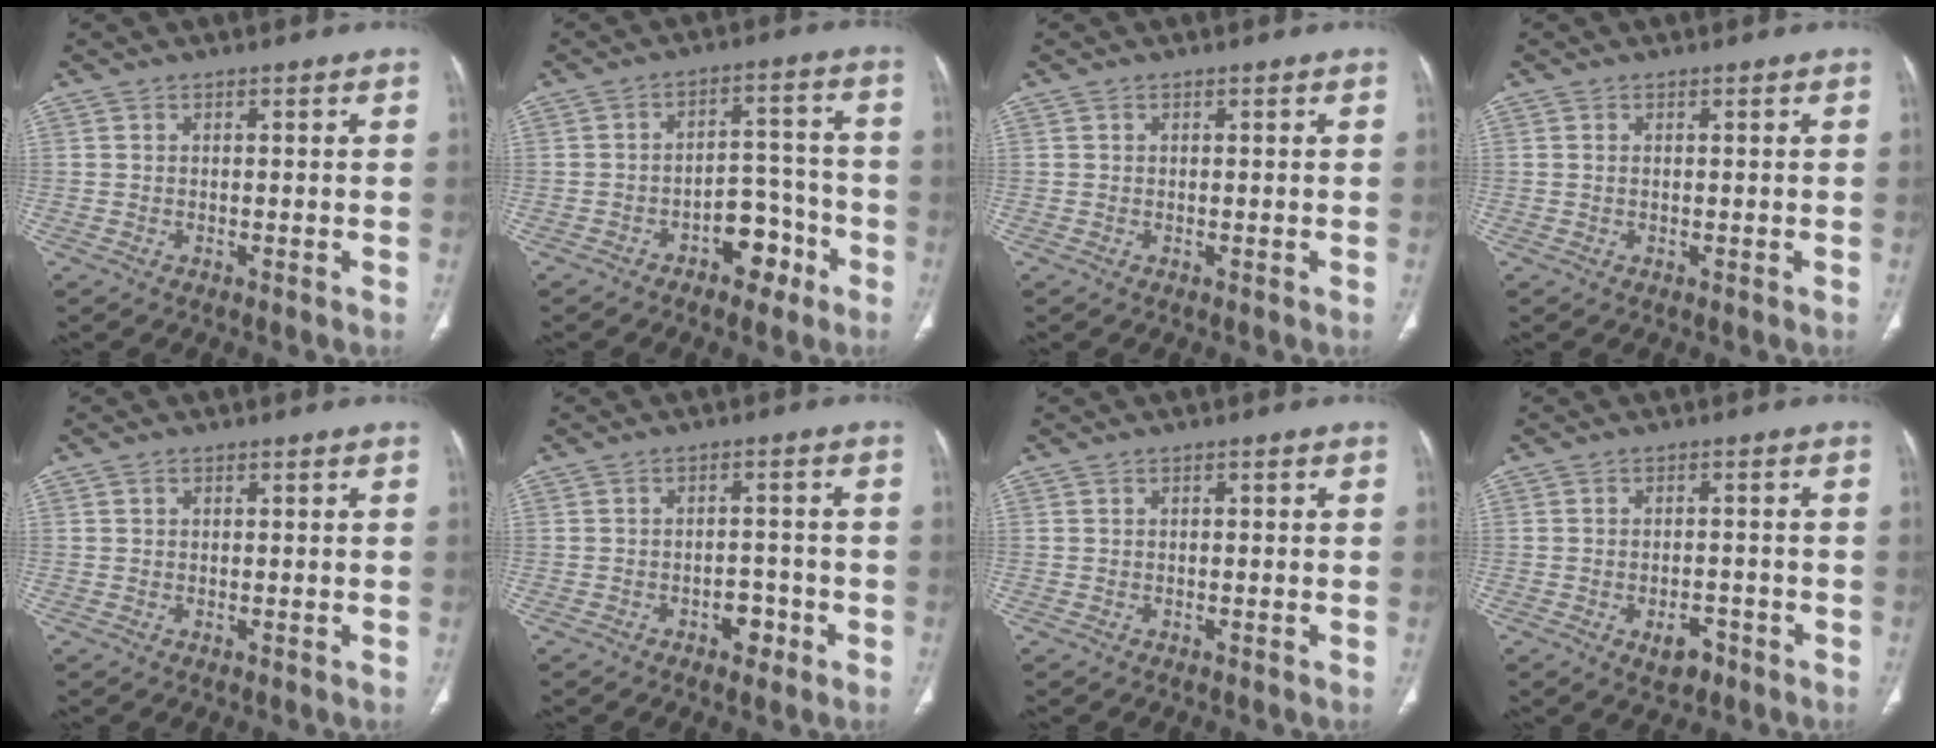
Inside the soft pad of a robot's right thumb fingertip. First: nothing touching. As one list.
[{"total": 8.0, "force": [-4.4, 4.9, 4.6], "torque": [-0.035, 0.052, -0.063]}, {"total": 0.0}, {"total": 0.0}, {"total": 0.7, "force": [0.2, 0.6, 0.2], "torque": [0.000, 0.001, 0.004]}, {"total": 3.8, "force": [-1.9, 2.4, 2.2], "torque": [-0.013, 0.019, -0.025]}, {"total": 0.0}, {"total": 4.2, "force": [-2.2, 2.4, 2.6], "torque": [-0.029, 0.013, -0.029]}]